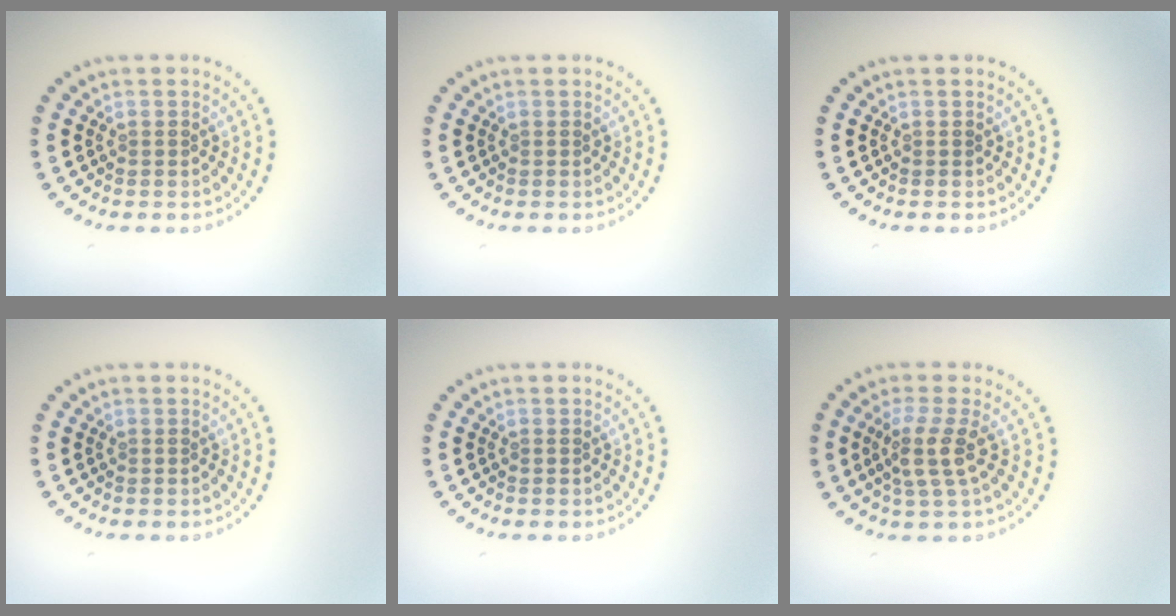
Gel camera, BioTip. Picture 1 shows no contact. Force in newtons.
{"total": 0.0}
{"total": 0.0}
{"total": 0.0}
{"total": 0.0}
{"total": 2.9, "press": 2.3, "slide": 1.7}